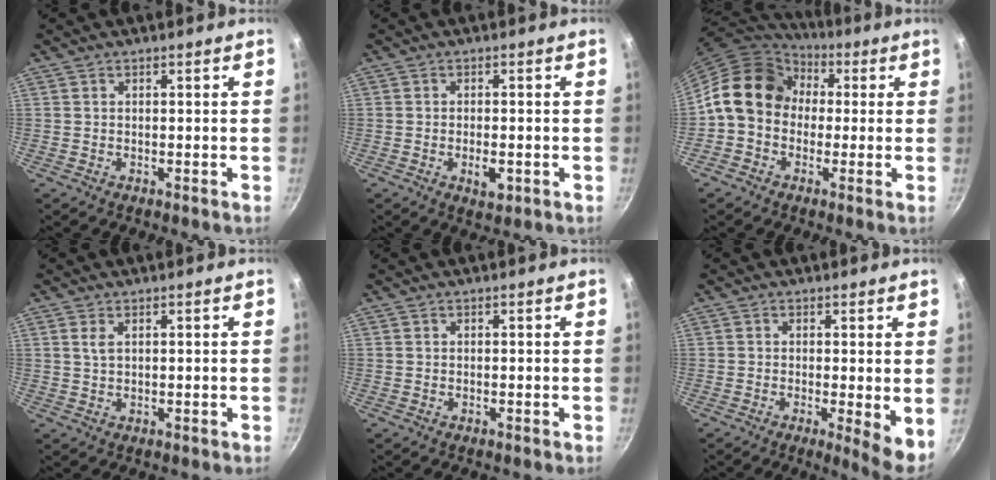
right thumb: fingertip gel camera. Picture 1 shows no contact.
{"total": 3.7, "force": [-1.1, 1.8, 3.1], "torque": [-0.048, 0.002, -0.016]}
{"total": 13.6, "force": [1.0, 11.3, 7.5], "torque": [-0.096, 0.034, -0.005]}
{"total": 1.8, "force": [0.7, 0.9, 1.4], "torque": [-0.027, -0.003, 0.016]}
{"total": 0.0}
{"total": 5.8, "force": [-0.4, 1.2, 5.7], "torque": [-0.076, -0.017, -0.006]}